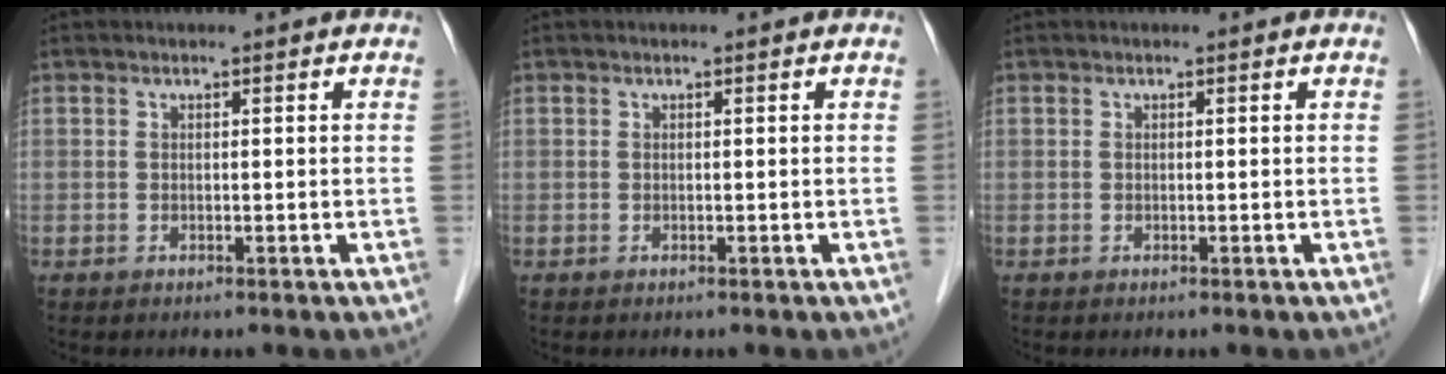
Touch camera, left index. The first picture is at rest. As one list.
[{"total": 0.0}, {"total": 0.0}]